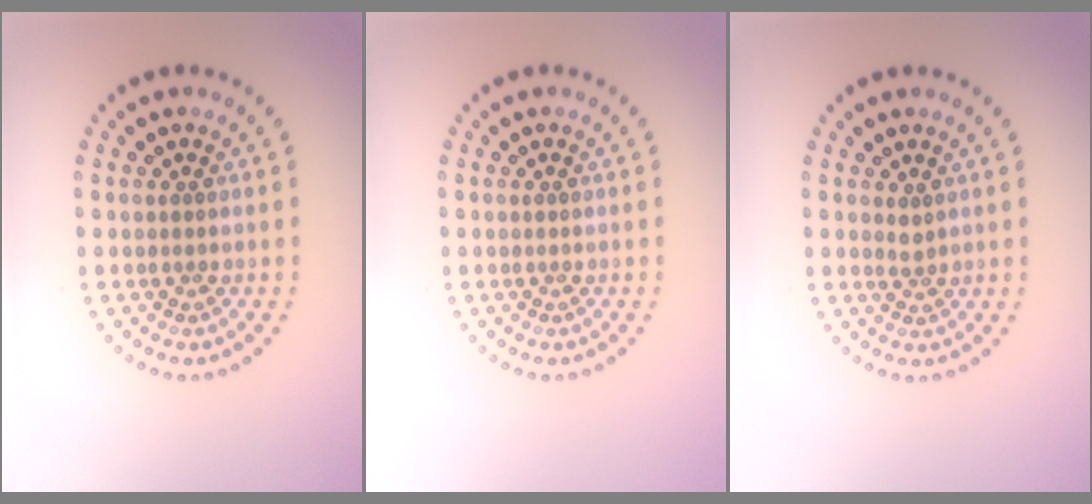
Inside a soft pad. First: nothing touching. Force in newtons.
{"total": 0.0}
{"total": 0.9, "press": 0.6, "slide": 0.7}